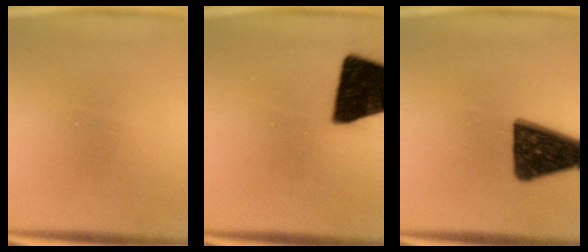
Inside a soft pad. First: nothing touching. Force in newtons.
{"total": 19.6}
{"total": 14.9}